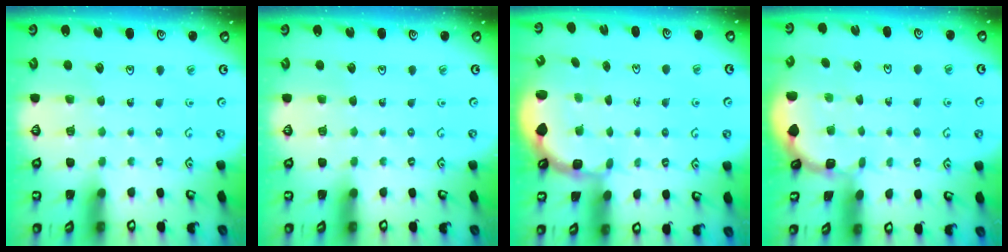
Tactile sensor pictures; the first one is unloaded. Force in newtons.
{"total": 0.0}
{"total": 2.6, "press": 1.8, "slide": 1.9}
{"total": 1.2, "press": 1.1, "slide": 0.1}